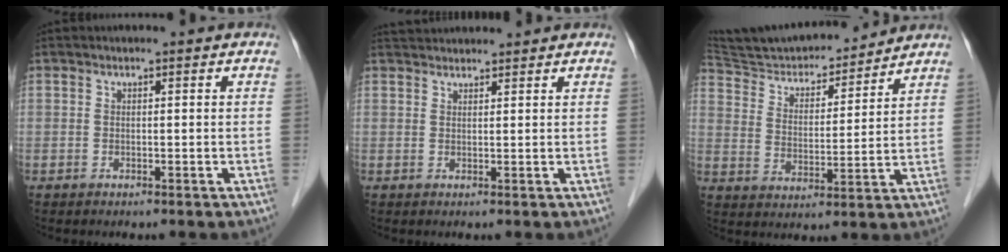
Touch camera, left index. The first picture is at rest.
{"total": 4.9, "force": [4.8, 0.8, 1.0], "torque": [-0.015, 0.038, 0.074]}
{"total": 16.9, "force": [15.9, 3.2, 4.7], "torque": [-0.076, 0.006, 0.258]}